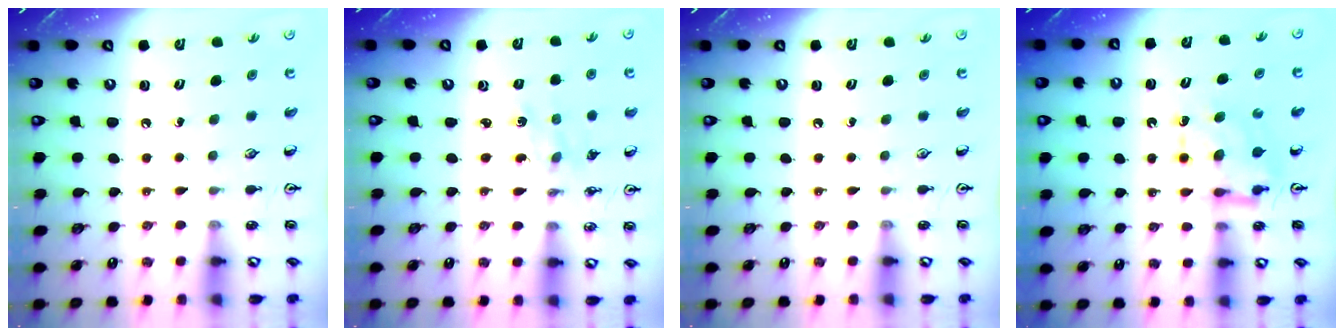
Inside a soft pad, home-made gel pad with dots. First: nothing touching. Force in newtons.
{"total": 1.0, "press": 1.0, "slide": 0.2}
{"total": 0.0}
{"total": 7.3, "press": 7.3, "slide": 0.2}